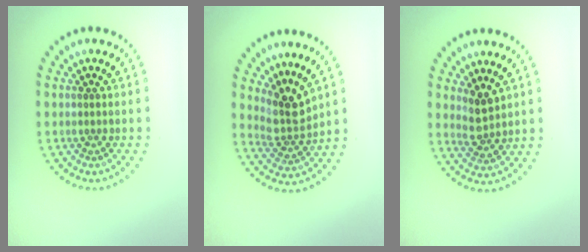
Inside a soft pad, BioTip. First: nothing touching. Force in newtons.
{"total": 3.2, "press": 2.3, "slide": 2.3}
{"total": 2.3, "press": 2.1, "slide": 1.0}